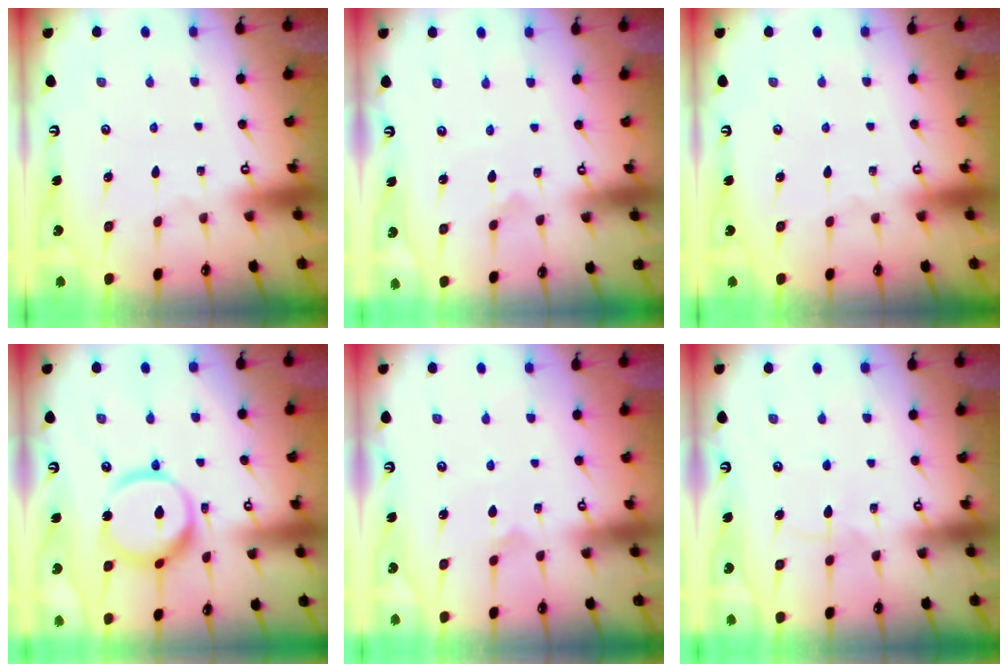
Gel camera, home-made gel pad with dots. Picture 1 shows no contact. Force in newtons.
{"total": 1.7, "press": 1.7, "slide": 0.1}
{"total": 0.0}
{"total": 13.4, "press": 13.3, "slide": 1.4}
{"total": 3.9, "press": 3.9, "slide": 0.5}
{"total": 5.3, "press": 5.3, "slide": 0.2}